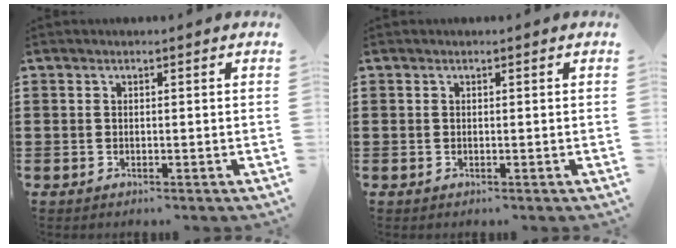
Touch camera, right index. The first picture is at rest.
{"total": 0.0}